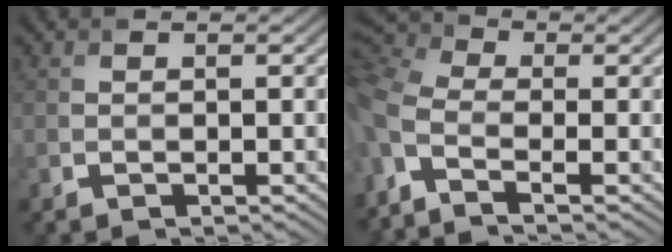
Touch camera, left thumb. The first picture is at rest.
{"total": 7.9, "force": [-2.1, 3.6, 6.7], "torque": [-0.194, -0.011, -0.033]}